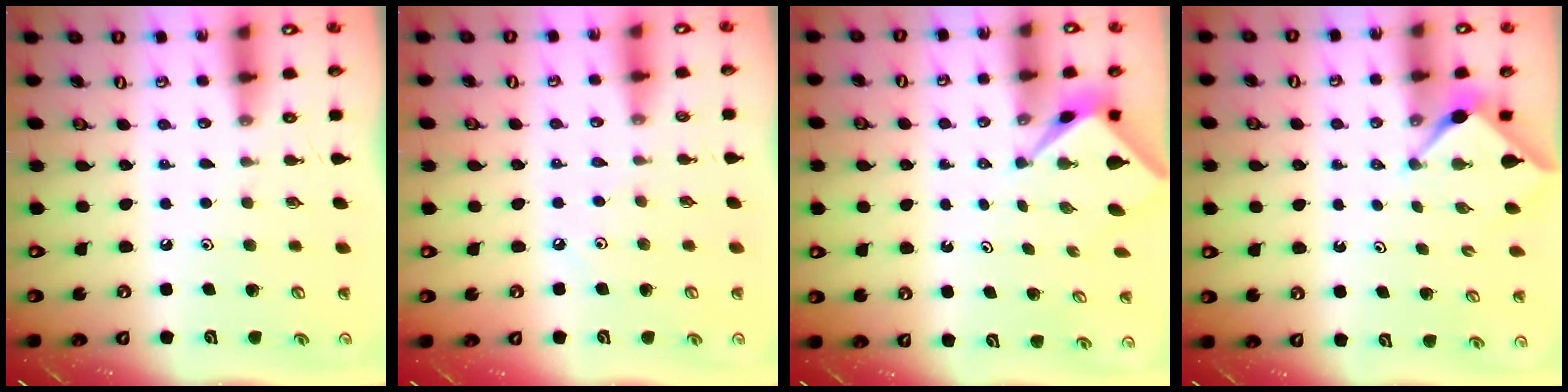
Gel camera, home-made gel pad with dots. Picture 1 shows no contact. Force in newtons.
{"total": 3.3, "press": 3.3, "slide": 0.5}
{"total": 2.0, "press": 2.0, "slide": 0.2}
{"total": 3.0, "press": 2.9, "slide": 0.3}